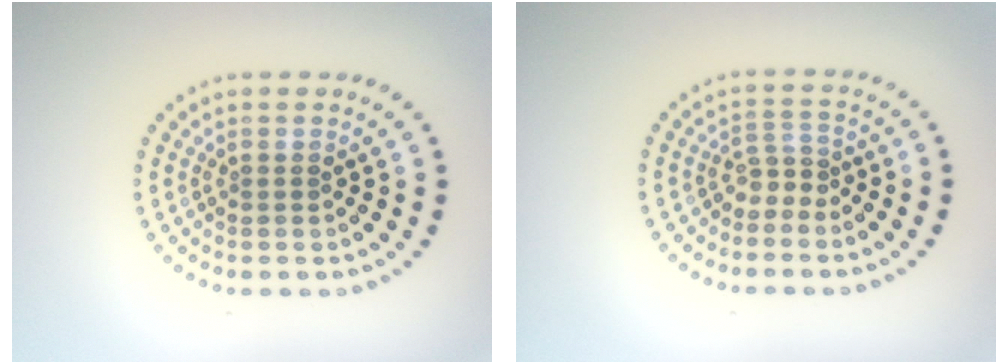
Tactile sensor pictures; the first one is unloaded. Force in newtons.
{"total": 1.9, "press": 1.2, "slide": 1.5}